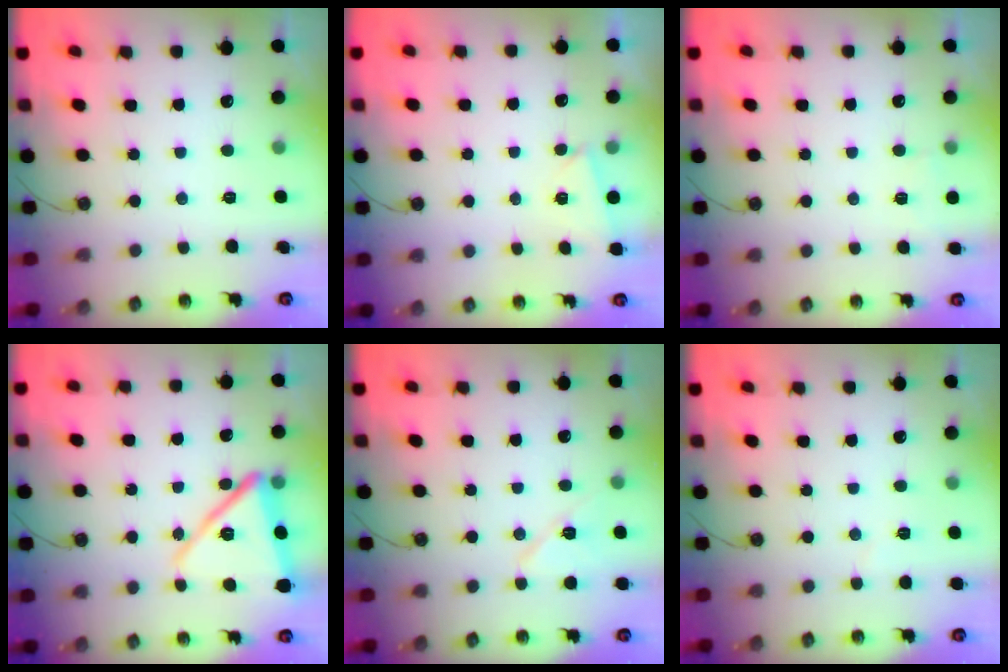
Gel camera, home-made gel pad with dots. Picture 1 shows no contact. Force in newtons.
{"total": 2.5, "press": 1.6, "slide": 1.9}
{"total": 2.7, "press": 2.3, "slide": 1.5}
{"total": 15.4, "press": 12.5, "slide": 9.1}
{"total": 12.2, "press": 6.1, "slide": 10.6}
{"total": 2.3, "press": 1.7, "slide": 1.6}